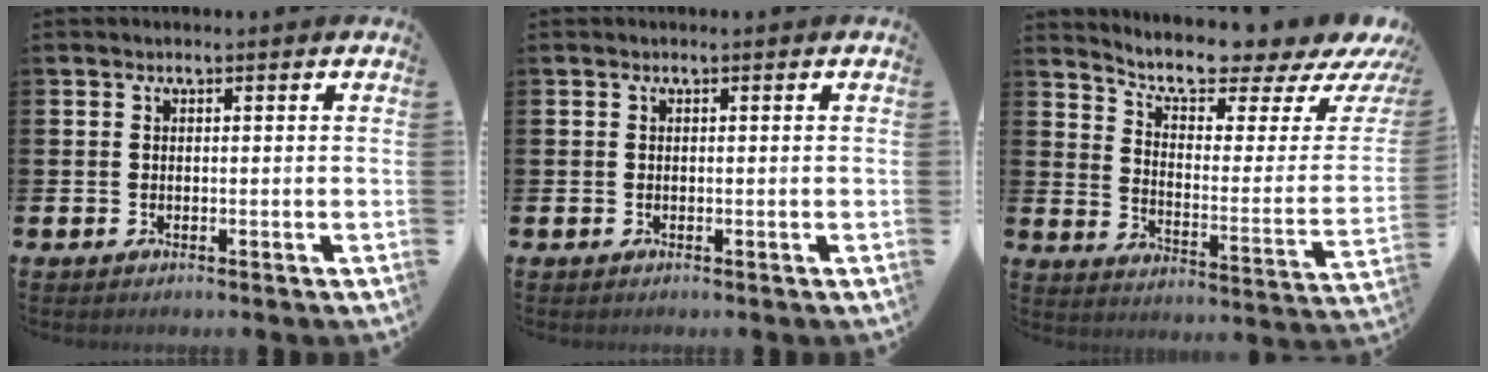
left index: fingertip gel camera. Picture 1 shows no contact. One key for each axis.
{"total": 0.0}
{"total": 8.1, "fx": 7.4, "fy": 0.7, "fz": 3.2, "tx": -0.074, "ty": -0.070, "tz": 0.116}